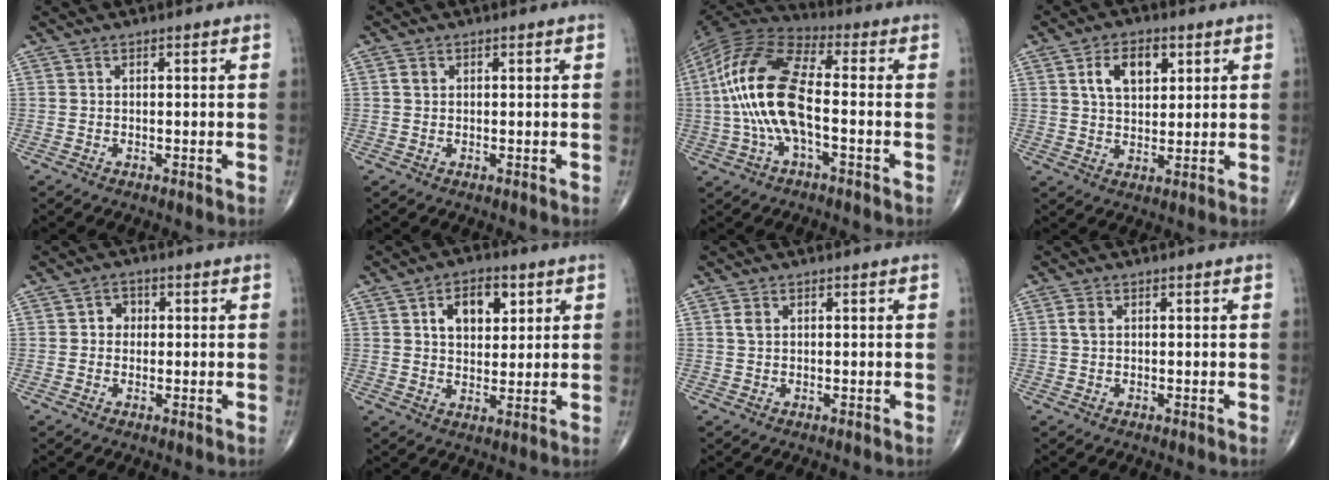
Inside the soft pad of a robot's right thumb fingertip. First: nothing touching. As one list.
[{"total": 1.1, "force": [0.3, 0.9, 0.5], "torque": [-0.008, 0.001, 0.004]}, {"total": 17.7, "force": [-1.5, 7.2, 16.1], "torque": [-0.342, 0.034, -0.033]}, {"total": 8.2, "force": [3.1, 4.9, 5.8], "torque": [-0.078, -0.007, 0.053]}, {"total": 2.6, "force": [0.2, 2.3, 1.2], "torque": [0.001, 0.007, -0.004]}, {"total": 8.4, "force": [3.1, 5.2, 5.8], "torque": [-0.058, -0.010, 0.048]}, {"total": 1.4, "force": [0.4, 0.9, 1.0], "torque": [-0.019, 0.002, 0.010]}, {"total": 1.5, "force": [0.3, 1.0, 1.1], "torque": [-0.023, 0.003, 0.007]}]